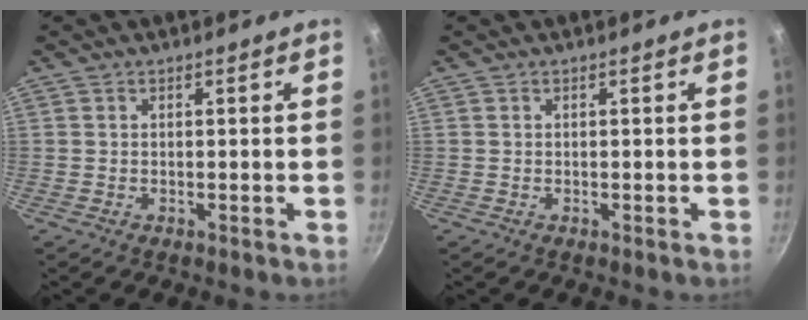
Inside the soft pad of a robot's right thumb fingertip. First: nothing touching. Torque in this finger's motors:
{"motor_torque": [-0.30, 0.18, 0.05, -0.05, 0.00]}